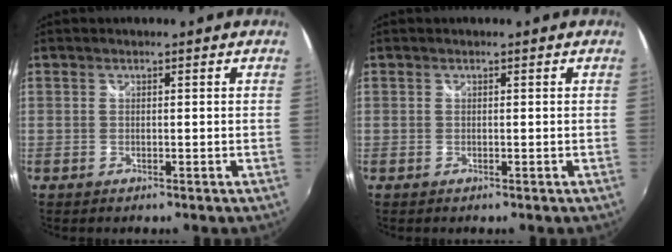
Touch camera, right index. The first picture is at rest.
{"total": 0.0}